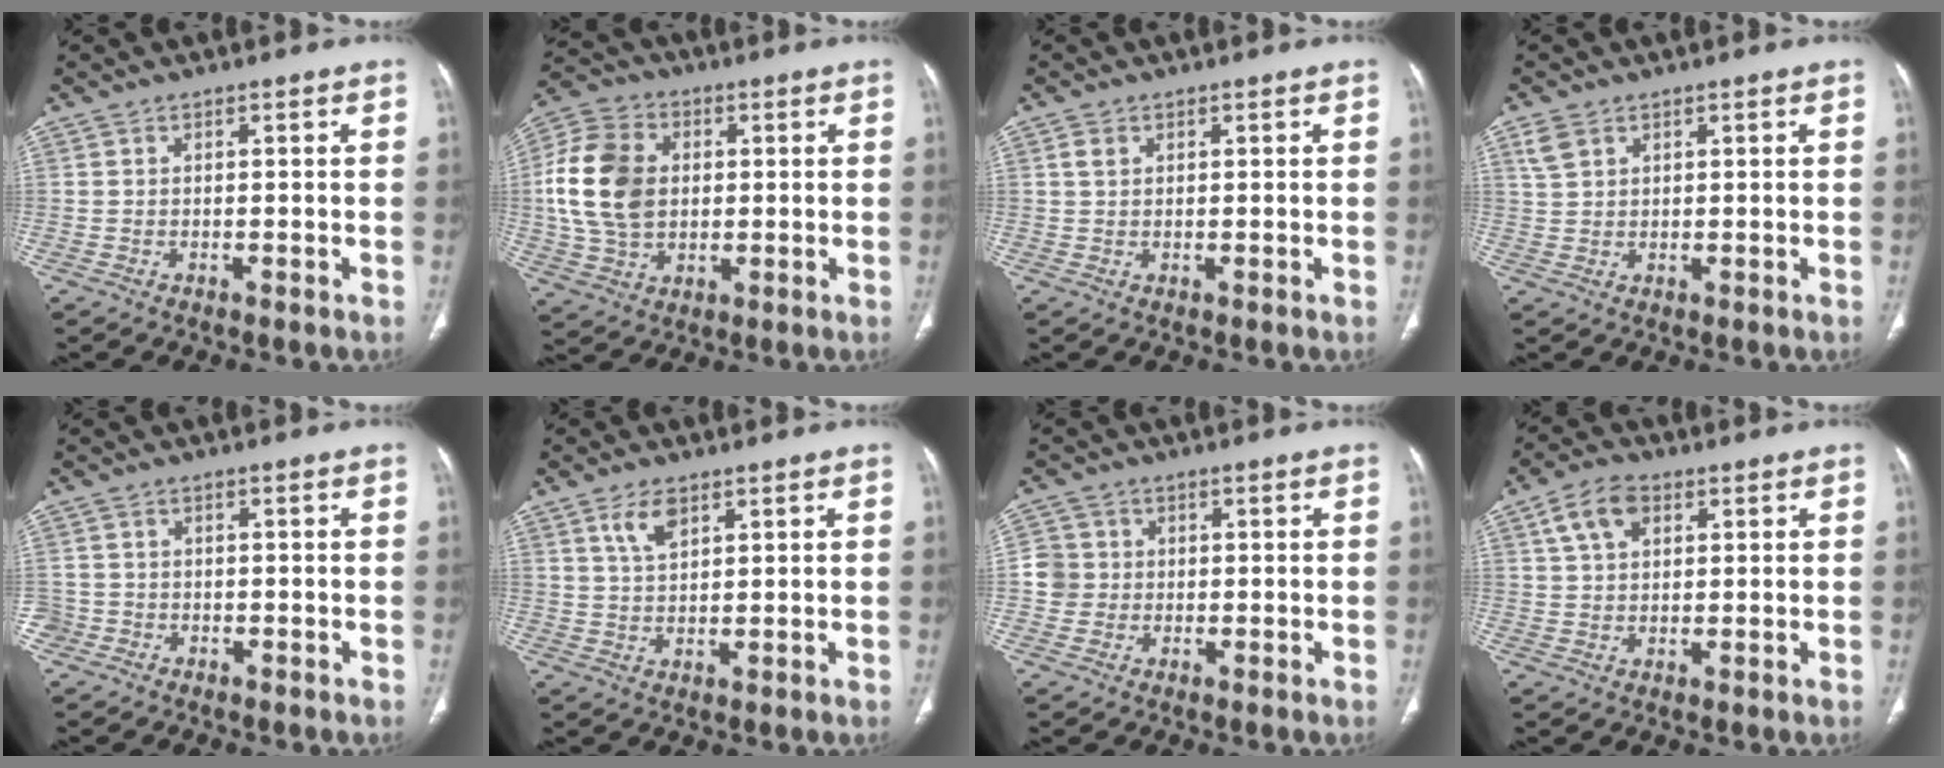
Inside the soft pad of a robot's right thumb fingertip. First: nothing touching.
{"total": 15.4, "force": [1.3, 11.4, 10.2], "torque": [-0.187, 0.010, 0.025]}
{"total": 1.7, "force": [0.7, 1.2, 0.9], "torque": [-0.019, 0.002, 0.016]}
{"total": 3.1, "force": [1.7, 2.1, 1.5], "torque": [-0.028, 0.001, 0.041]}
{"total": 2.9, "force": [-1.6, 2.4, -0.1], "torque": [0.004, 0.015, -0.033]}
{"total": 4.6, "force": [2.6, 2.3, 3.1], "torque": [-0.051, -0.010, 0.053]}
{"total": 4.4, "force": [-0.1, 4.3, 0.6], "torque": [0.016, 0.008, -0.007]}
{"total": 7.1, "force": [2.9, 4.6, 4.6], "torque": [-0.074, 0.004, 0.051]}